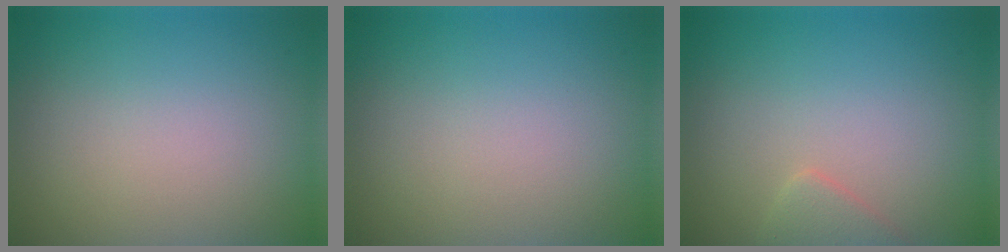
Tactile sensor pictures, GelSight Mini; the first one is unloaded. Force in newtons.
{"total": 0.0}
{"total": 1.5, "press": 1.5, "slide": 0.1}